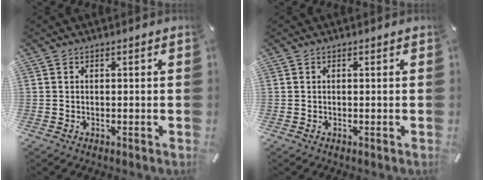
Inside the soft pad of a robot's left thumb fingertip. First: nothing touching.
{"total": 0.0}